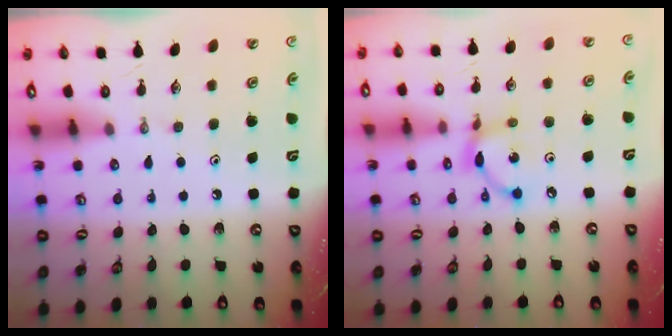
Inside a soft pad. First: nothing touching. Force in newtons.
{"total": 8.8, "press": 8.8, "slide": 0.5}